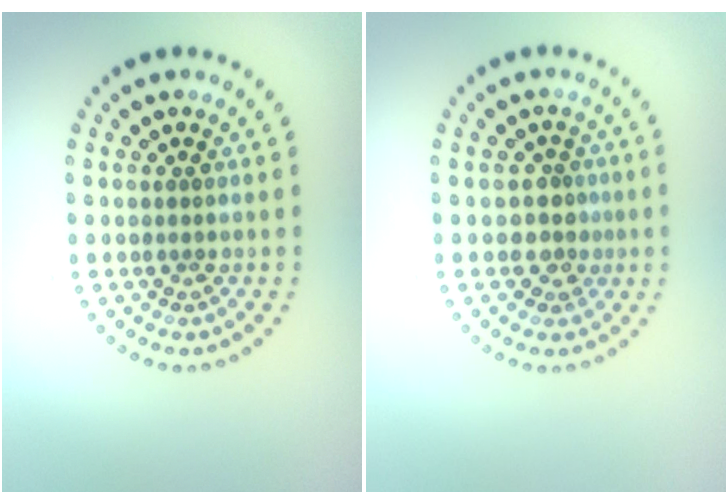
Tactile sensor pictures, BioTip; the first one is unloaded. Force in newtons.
{"total": 2.2, "press": 1.8, "slide": 1.3}